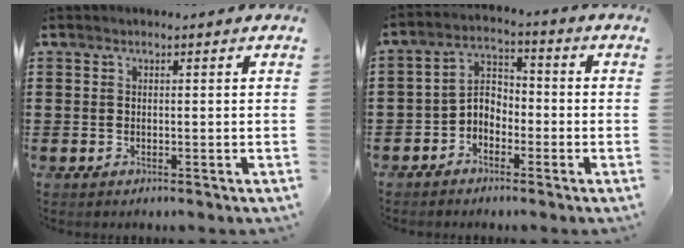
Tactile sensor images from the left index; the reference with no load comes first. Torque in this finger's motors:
{"motor_torque": [0.65, 1.43, 0.05, 0.02]}